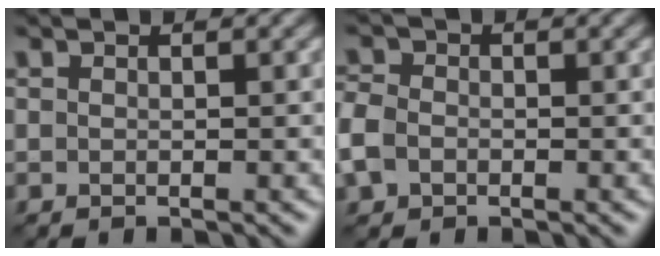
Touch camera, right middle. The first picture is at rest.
{"total": 3.5, "force": [-1.1, 2.7, 1.9], "torque": [-0.059, -0.001, -0.029]}